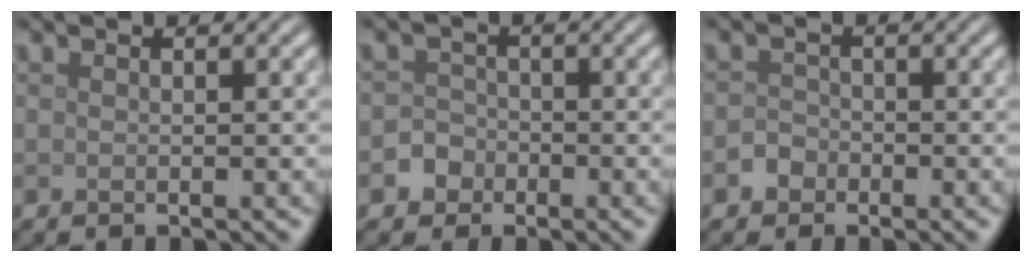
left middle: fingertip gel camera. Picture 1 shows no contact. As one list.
[{"total": 2.1, "force": [-1.0, 1.8, 0.3], "torque": [0.010, 0.005, -0.023]}, {"total": 1.5, "force": [-0.8, 1.2, 0.2], "torque": [0.003, 0.005, -0.018]}]